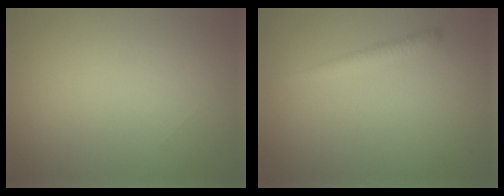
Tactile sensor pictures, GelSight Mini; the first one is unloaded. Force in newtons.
{"total": 1.6, "press": 1.6, "slide": 0.1}